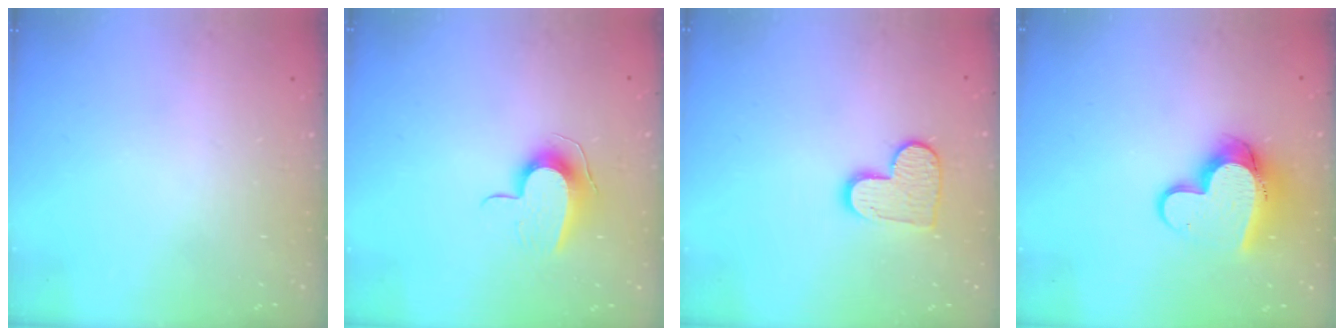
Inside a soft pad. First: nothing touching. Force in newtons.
{"total": 9.2, "press": 9.2, "slide": 0.5}
{"total": 9.6, "press": 9.6, "slide": 0.6}
{"total": 12.6, "press": 12.6, "slide": 1.2}